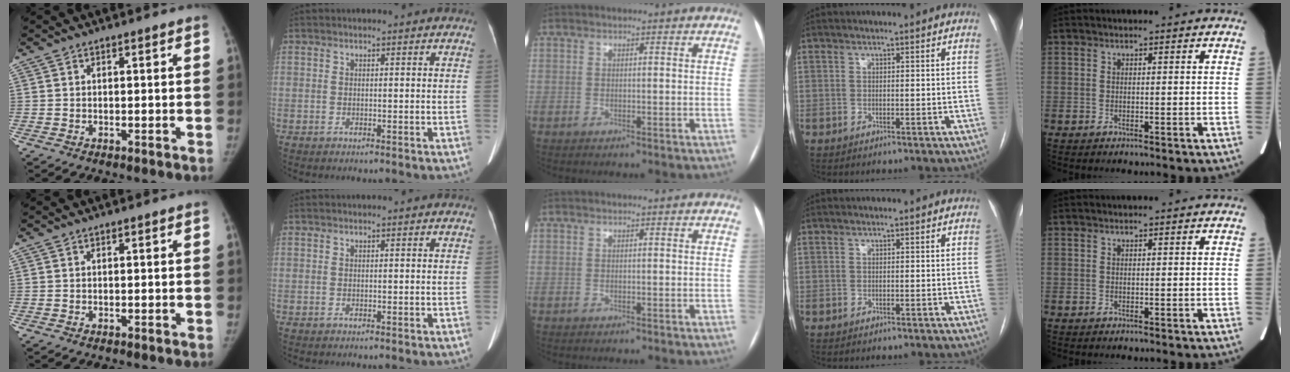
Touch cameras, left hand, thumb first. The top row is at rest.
{}